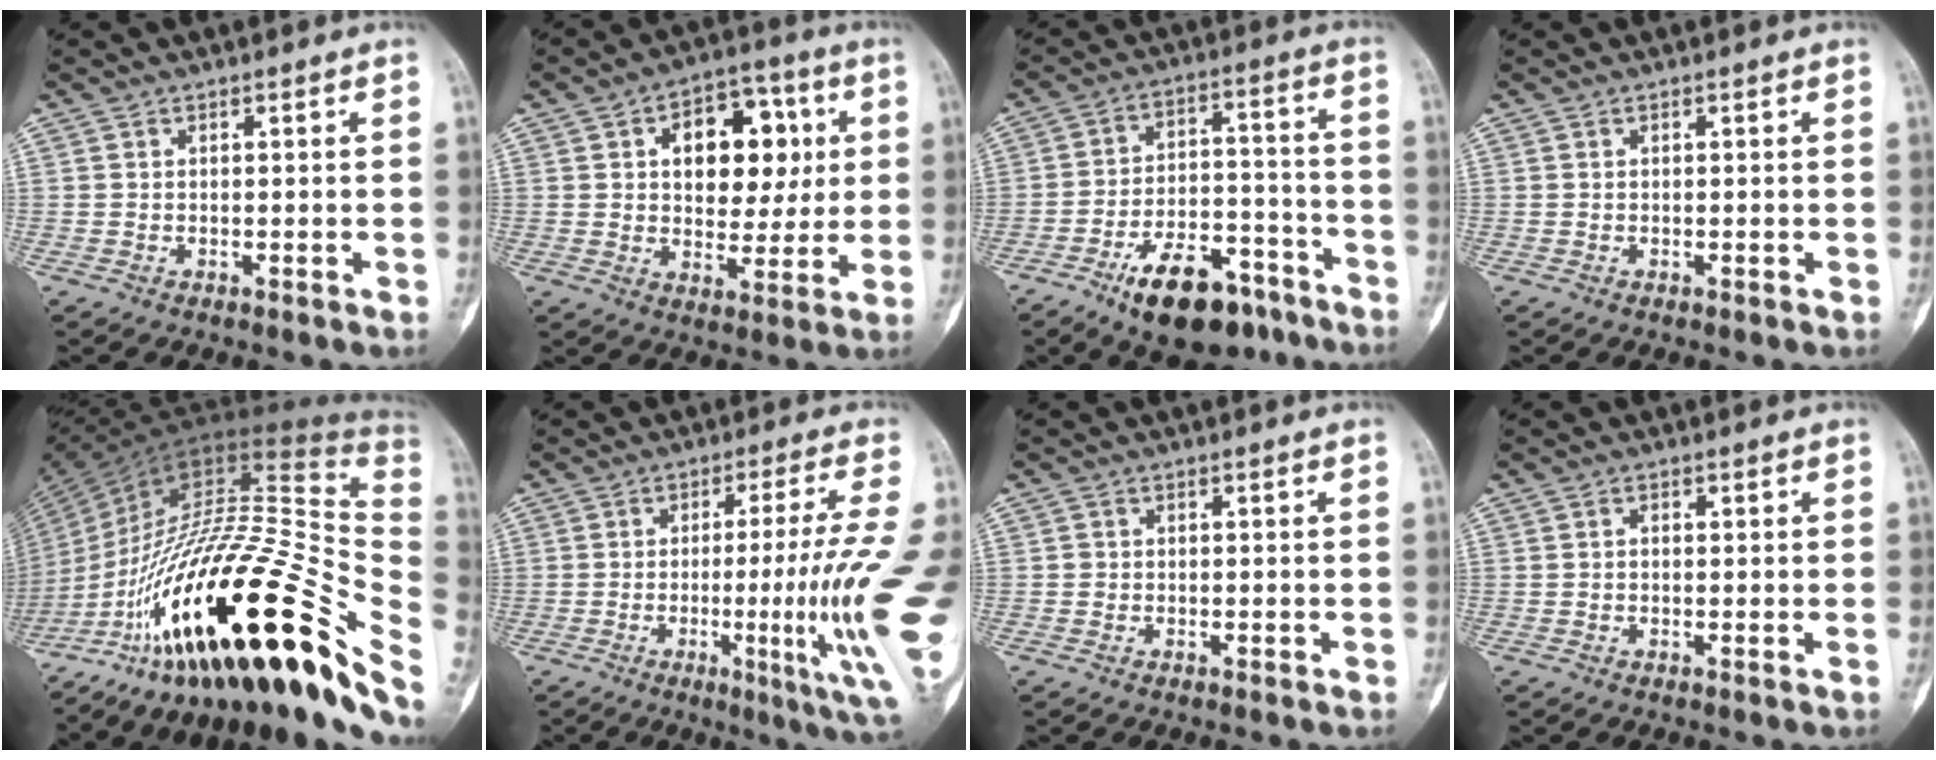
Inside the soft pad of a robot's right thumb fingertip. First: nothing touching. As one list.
[{"total": 15.2, "force": [3.7, 9.8, 11.1], "torque": [-0.104, 0.007, 0.054]}, {"total": 15.9, "force": [-10.2, 7.4, 9.8], "torque": [-0.134, 0.078, -0.157]}, {"total": 0.0}, {"total": 43.4, "force": [-17.0, 12.3, 38.1], "torque": [-0.521, 0.066, -0.275]}, {"total": 16.5, "force": [-2.2, 0.1, 16.4], "torque": [-0.232, -0.011, -0.029]}, {"total": 0.6, "force": [0.0, 0.6, 0.1], "torque": [0.002, 0.004, 0.000]}, {"total": 0.5, "force": [0.0, 0.3, 0.5], "torque": [-0.010, -0.001, -0.003]}]